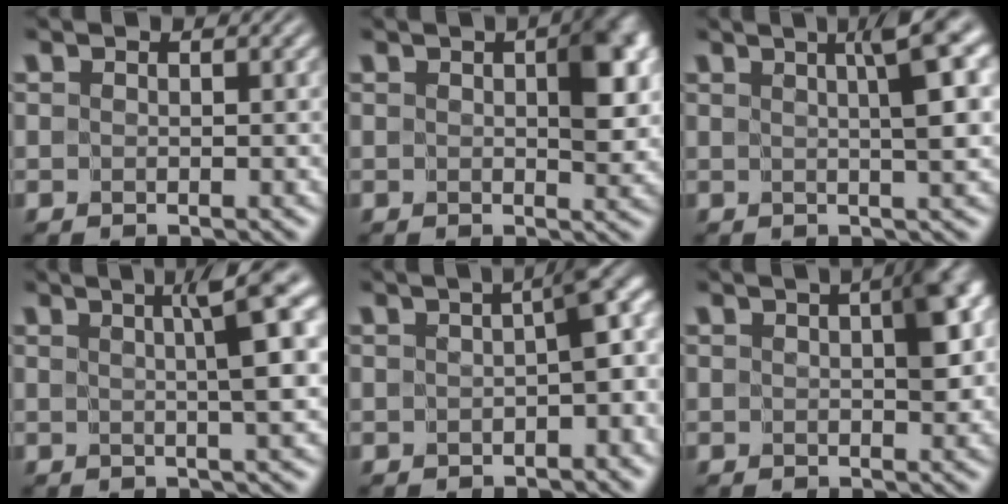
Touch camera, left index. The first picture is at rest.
{"total": 4.6, "force": [0.7, 2.3, 4.0], "torque": [-0.051, 0.000, 0.010]}
{"total": 5.0, "force": [1.4, 0.6, 4.7], "torque": [-0.051, 0.010, 0.020]}
{"total": 5.8, "force": [1.6, 0.7, 5.5], "torque": [-0.058, 0.014, 0.021]}
{"total": 4.7, "force": [-0.2, 1.4, 4.5], "torque": [-0.050, 0.012, -0.008]}
{"total": 4.0, "force": [0.9, 1.5, 3.6], "torque": [-0.042, 0.009, 0.009]}